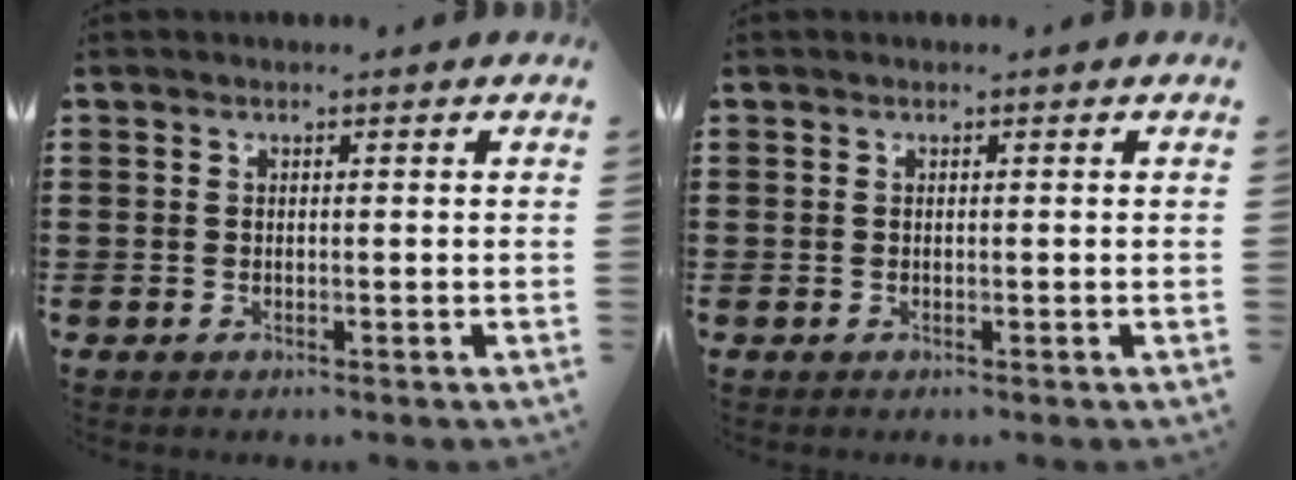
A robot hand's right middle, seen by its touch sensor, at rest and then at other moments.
{"total": 0.0}